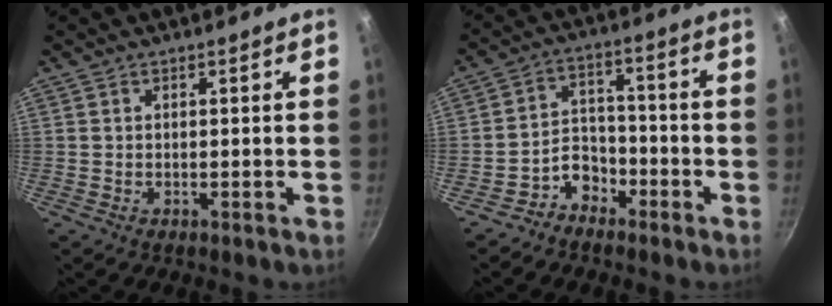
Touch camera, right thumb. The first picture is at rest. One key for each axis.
{"total": 6.3, "fx": -4.2, "fy": 4.4, "fz": 1.6, "tx": 0.007, "ty": 0.054, "tz": -0.076}